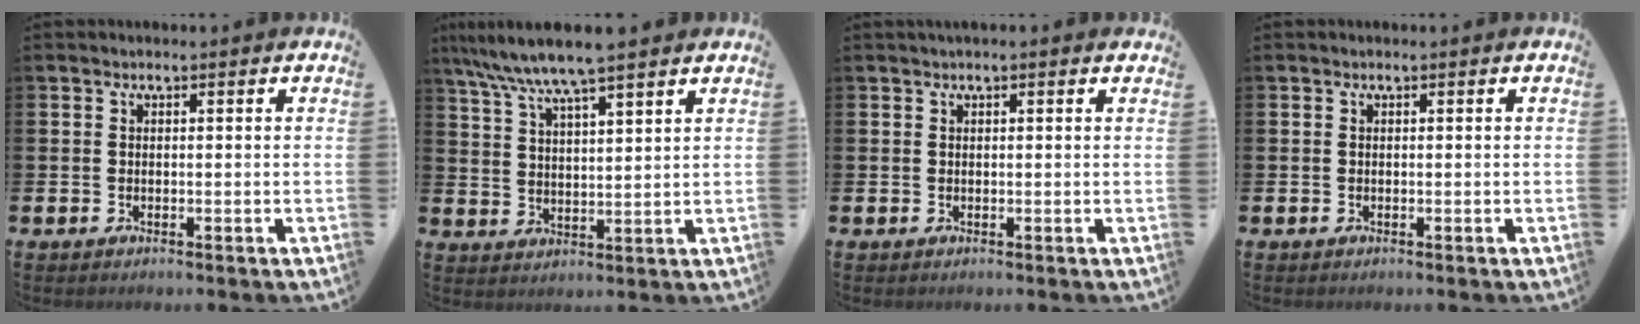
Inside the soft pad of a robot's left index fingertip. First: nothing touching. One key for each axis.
{"total": 7.3, "fx": 6.6, "fy": 0.3, "fz": 3.2, "tx": -0.083, "ty": -0.024, "tz": 0.118}
{"total": 0.7, "fx": 0.6, "fy": 0.0, "fz": 0.5, "tx": -0.004, "ty": 0.001, "tz": 0.009}
{"total": 0.0}